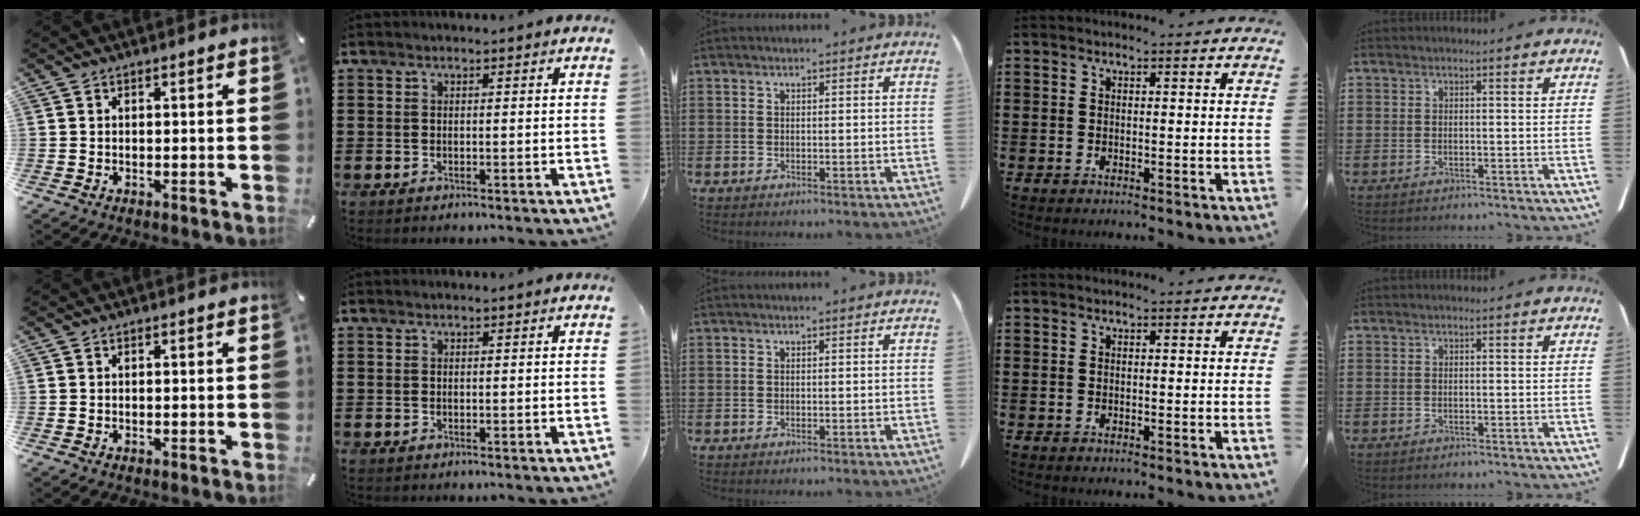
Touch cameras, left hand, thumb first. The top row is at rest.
{}